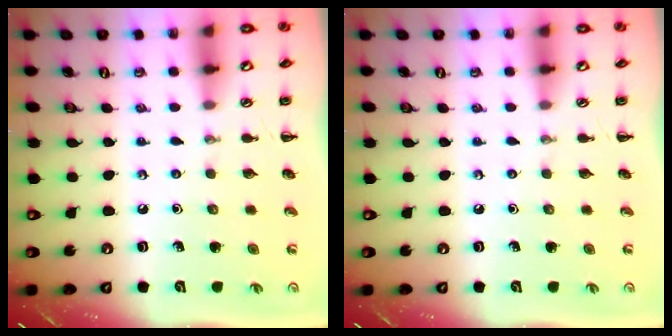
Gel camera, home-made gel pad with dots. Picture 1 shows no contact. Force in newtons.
{"total": 0.0}